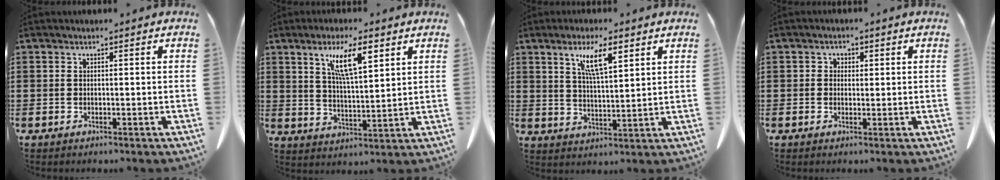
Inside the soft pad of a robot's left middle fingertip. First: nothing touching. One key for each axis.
{"total": 8.8, "fx": 4.8, "fy": 2.2, "fz": 7.0, "tx": -0.139, "ty": 0.001, "tz": 0.080}
{"total": 7.2, "fx": 4.2, "fy": 1.7, "fz": 5.7, "tx": -0.122, "ty": 0.006, "tz": 0.071}
{"total": 1.1, "fx": 0.0, "fy": 1.0, "fz": 0.4, "tx": -0.012, "ty": 0.005, "tz": 0.000}